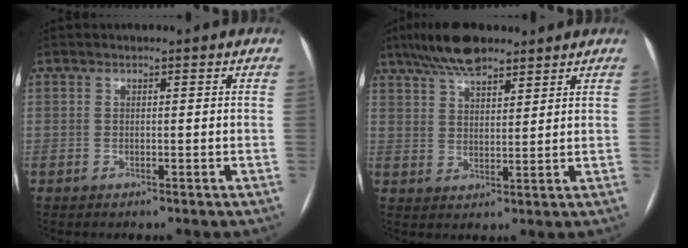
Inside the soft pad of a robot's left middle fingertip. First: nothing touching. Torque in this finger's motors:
{"motor_torque": [0.75, -0.74, 0.12, 0.02]}